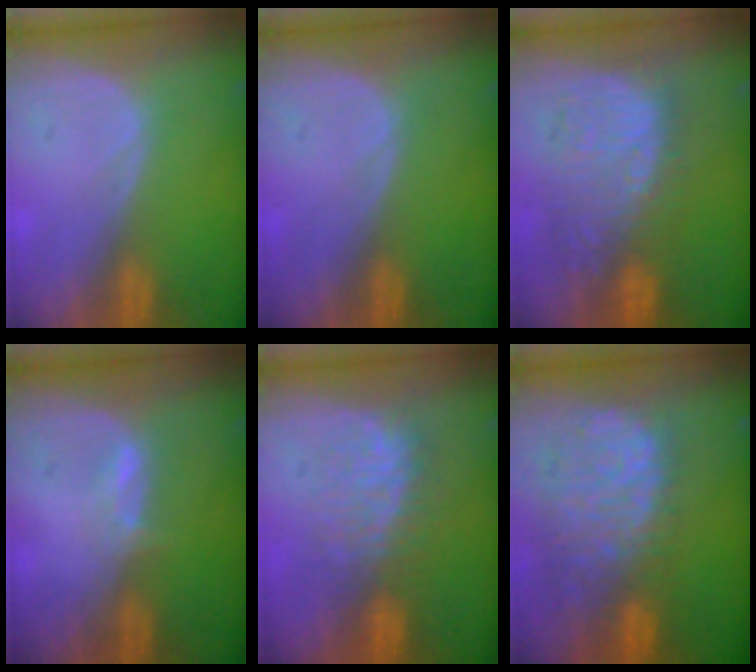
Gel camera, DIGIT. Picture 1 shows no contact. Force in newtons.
{"total": 0.0}
{"total": 10.0, "press": 9.9, "slide": 1.7}
{"total": 1.7, "press": 1.7, "slide": 0.6}
{"total": 7.4, "press": 7.2, "slide": 1.6}
{"total": 12.3, "press": 10.1, "slide": 7.0}